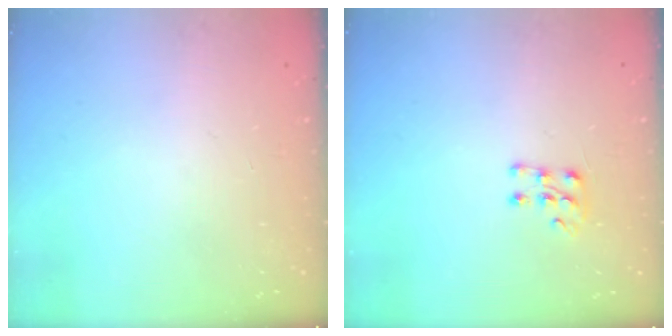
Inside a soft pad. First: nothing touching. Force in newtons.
{"total": 6.3, "press": 6.1, "slide": 1.6}